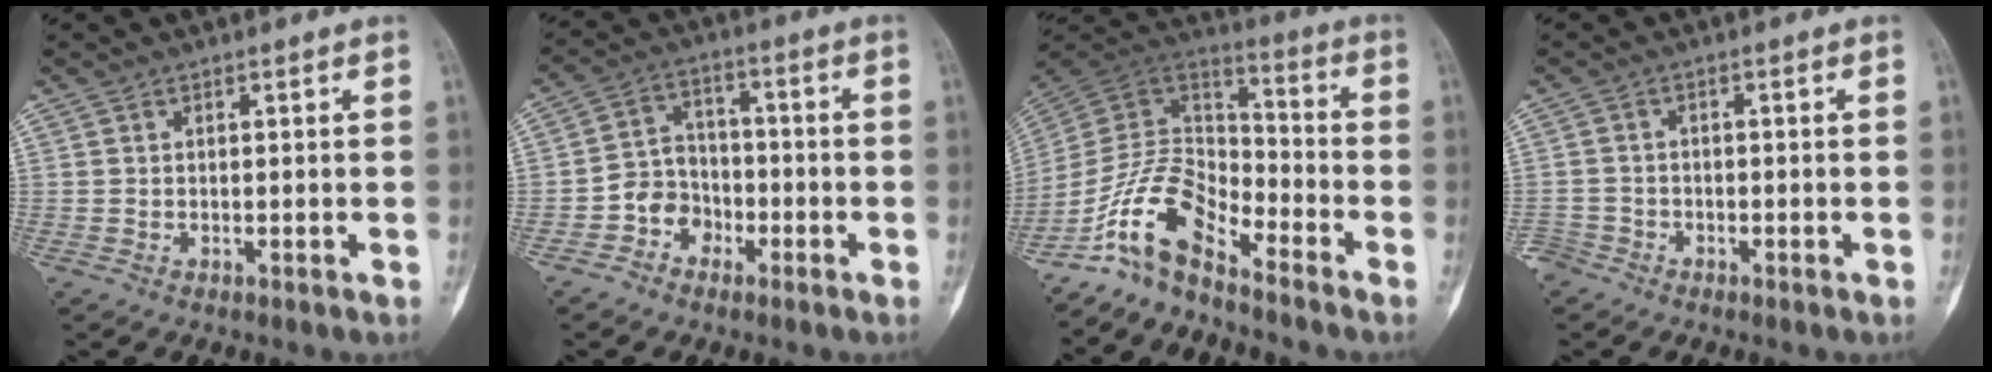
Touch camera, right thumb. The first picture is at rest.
{"total": 7.0, "force": [-3.2, 5.9, 2.0], "torque": [0.005, 0.035, -0.063]}
{"total": 12.0, "force": [-9.1, 4.9, 6.0], "torque": [-0.105, 0.094, -0.184]}
{"total": 2.7, "force": [-2.1, 1.7, -0.1], "torque": [0.010, 0.011, -0.045]}